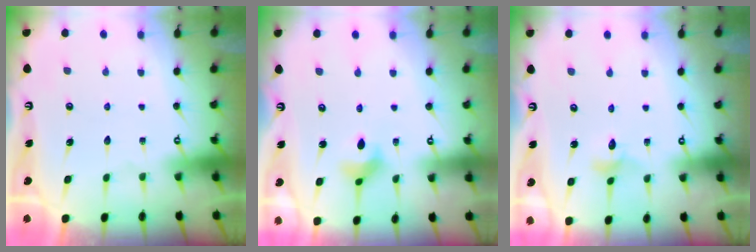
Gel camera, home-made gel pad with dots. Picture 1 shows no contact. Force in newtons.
{"total": 3.9, "press": 3.9, "slide": 0.6}
{"total": 2.8, "press": 2.8, "slide": 0.3}